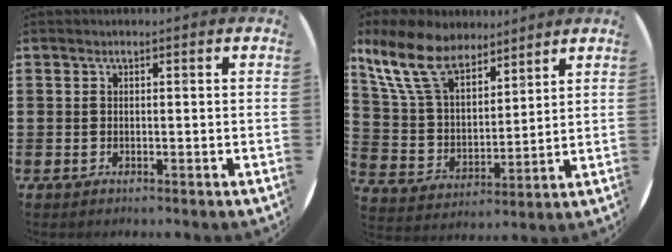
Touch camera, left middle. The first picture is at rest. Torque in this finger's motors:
{"motor_torque": [0.06, -0.30, 1.05, 0.21]}